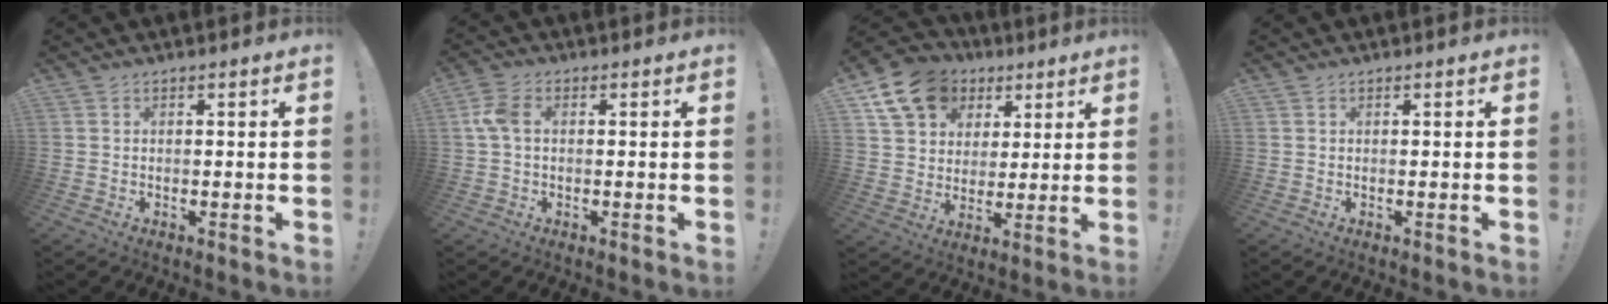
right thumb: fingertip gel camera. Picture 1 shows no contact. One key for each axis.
{"total": 5.7, "fx": 0.6, "fy": 3.5, "fz": 4.4, "tx": -0.101, "ty": 0.012, "tz": 0.013}
{"total": 14.5, "fx": 7.4, "fy": 10.9, "fz": 6.0, "tx": -0.096, "ty": -0.034, "tz": 0.144}
{"total": 0.0}